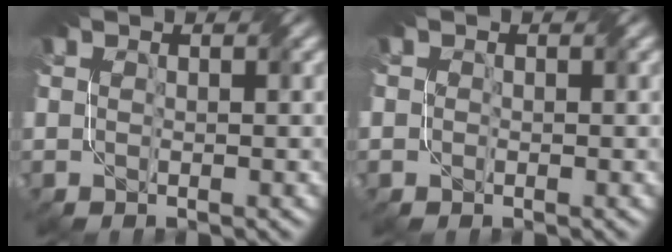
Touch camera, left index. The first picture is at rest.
{"total": 0.8, "force": [0.2, 0.8, -0.1], "torque": [0.001, 0.004, 0.000]}